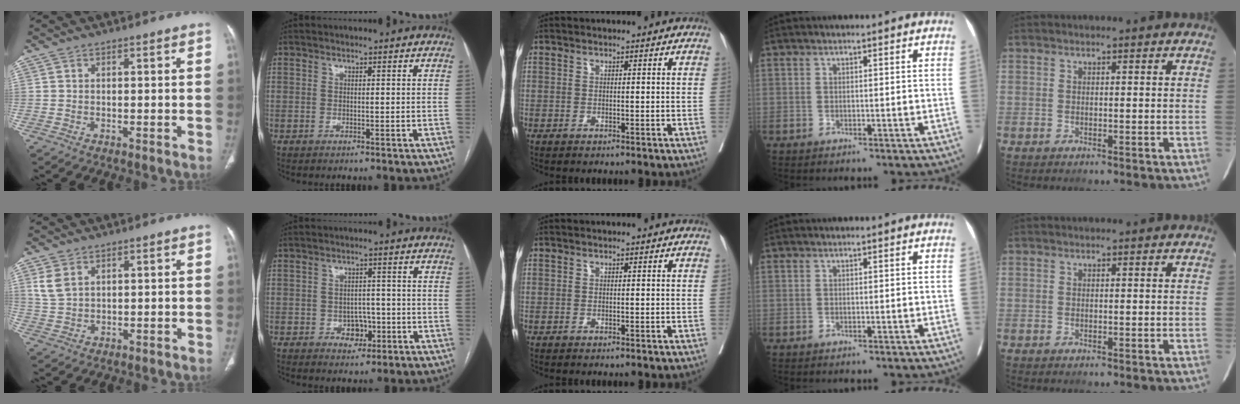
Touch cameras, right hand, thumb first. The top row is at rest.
{"thumb": {"total": 3.7, "force": [1.8, 2.3, 2.3], "torque": [-0.051, 0.000, 0.049]}, "index": {"total": 3.8, "force": [-1.3, 2.9, 2.0], "torque": [-0.020, 0.009, -0.010]}}